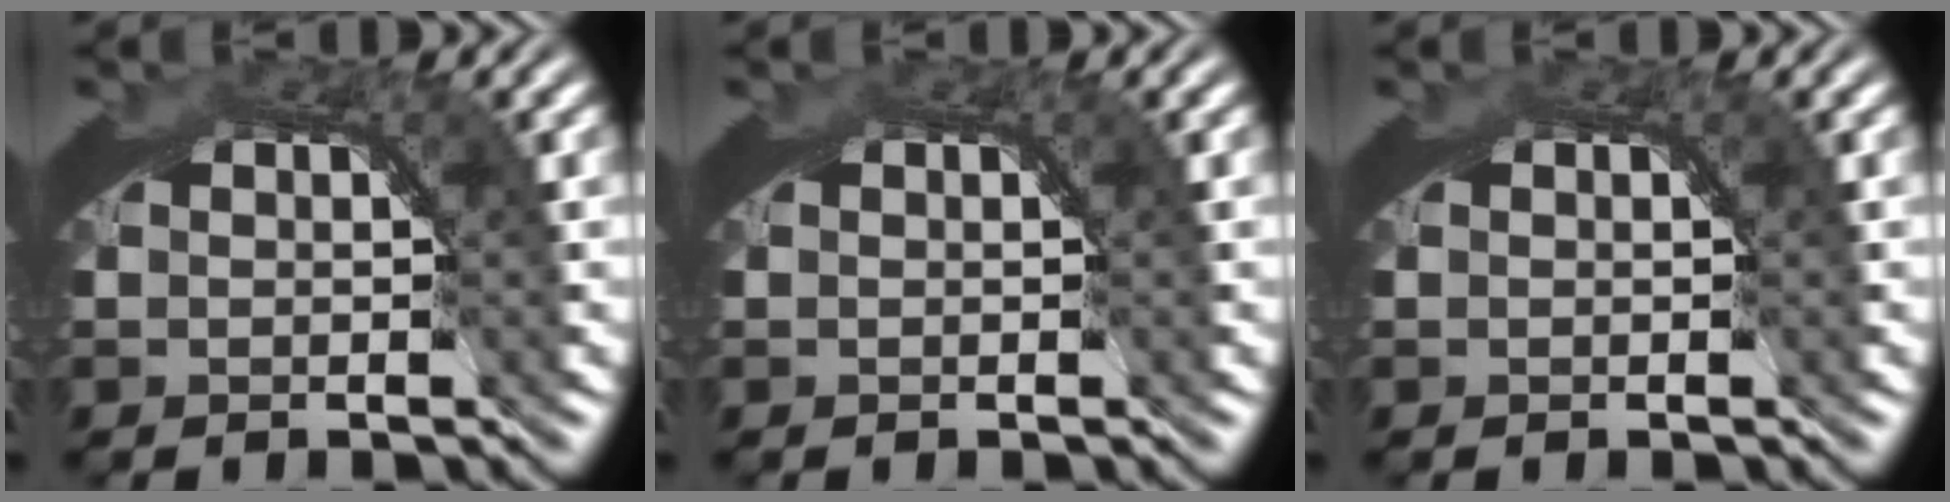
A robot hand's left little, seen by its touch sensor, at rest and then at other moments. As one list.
[{"total": 0.0}, {"total": 0.0}]